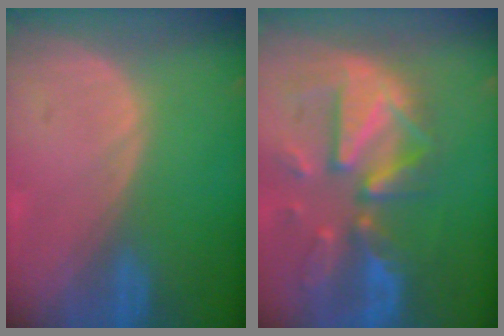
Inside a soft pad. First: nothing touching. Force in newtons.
{"total": 12.1, "press": 10.5, "slide": 6.1}